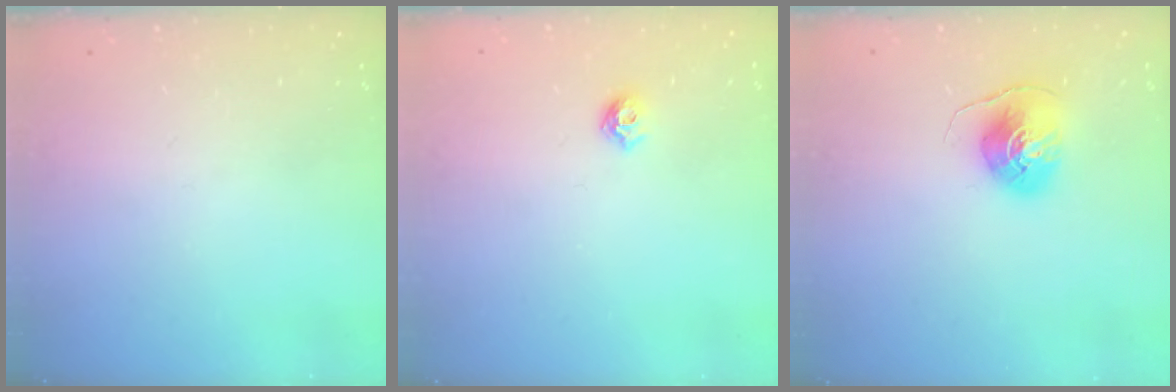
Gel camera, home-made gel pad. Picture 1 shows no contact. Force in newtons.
{"total": 5.9, "press": 5.8, "slide": 1.0}
{"total": 8.4, "press": 8.3, "slide": 0.7}